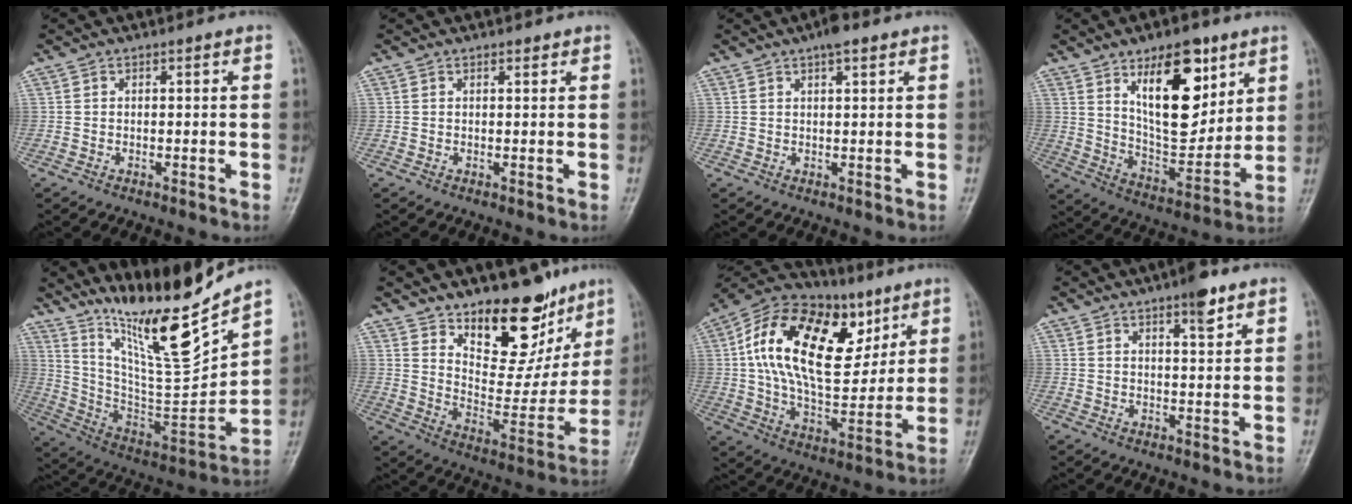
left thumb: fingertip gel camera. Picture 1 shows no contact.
{"total": 0.6, "force": [0.5, 0.4, 0.2], "torque": [-0.001, -0.002, 0.004]}
{"total": 3.5, "force": [2.1, 1.2, 2.5], "torque": [-0.033, 0.001, 0.030]}
{"total": 17.7, "force": [8.3, 8.5, 13.1], "torque": [-0.153, -0.052, 0.147]}
{"total": 19.7, "force": [16.0, 1.7, 11.5], "torque": [-0.158, -0.104, 0.293]}
{"total": 18.8, "force": [12.8, 9.3, 10.1], "torque": [-0.079, -0.092, 0.199]}
{"total": 25.7, "force": [8.3, 14.4, 19.6], "torque": [-0.312, -0.008, 0.135]}
{"total": 5.0, "force": [3.2, 1.1, 3.6], "torque": [-0.047, -0.016, 0.045]}